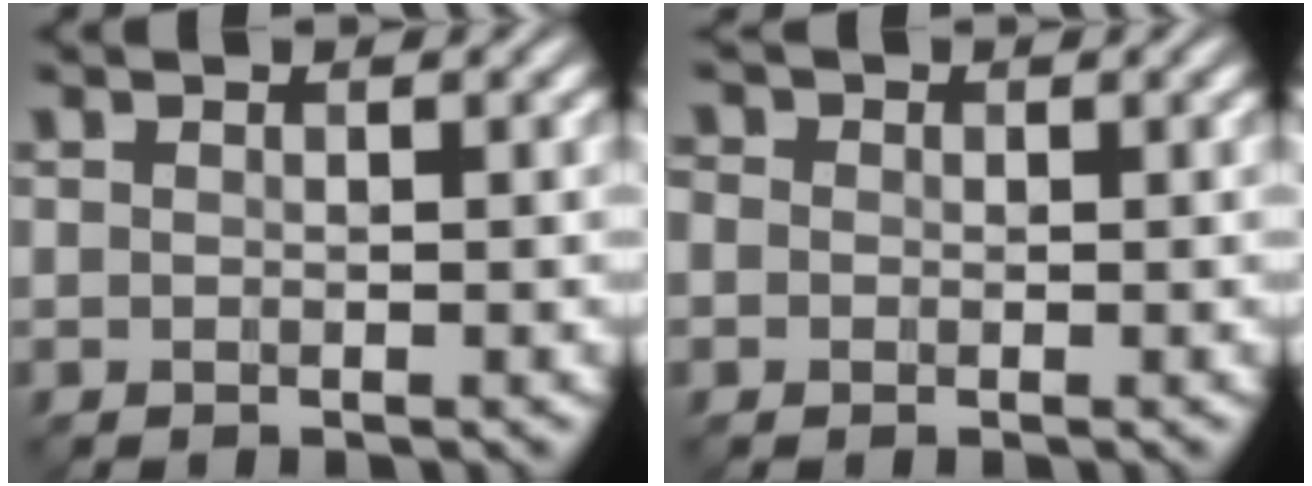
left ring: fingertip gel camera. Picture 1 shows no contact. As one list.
[{"total": 2.7, "force": [0.7, 2.4, 1.1], "torque": [-0.010, 0.023, -0.014]}]